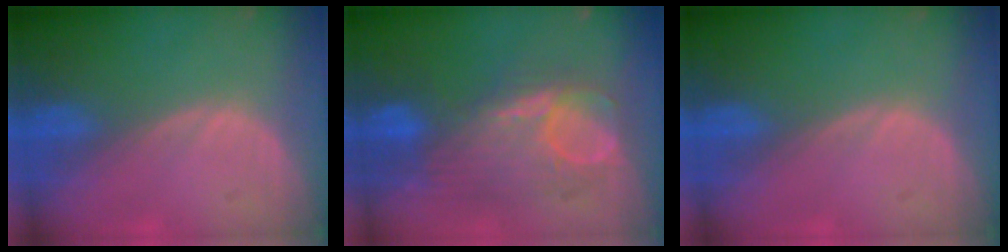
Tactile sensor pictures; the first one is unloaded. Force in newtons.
{"total": 8.7, "press": 8.7, "slide": 0.8}
{"total": 0.0}